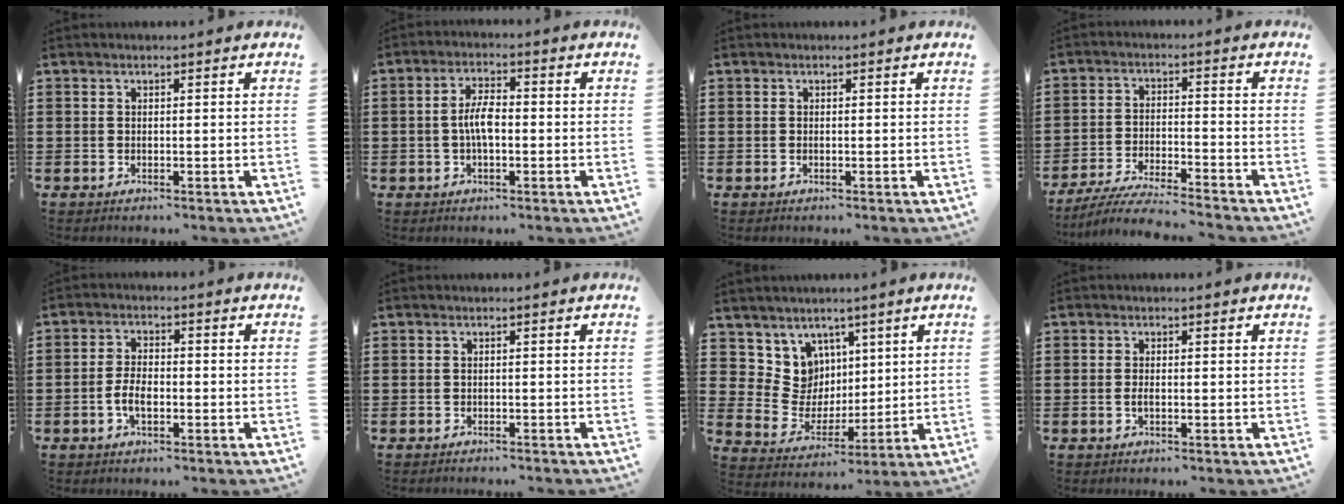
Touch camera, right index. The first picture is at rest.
{"total": 4.7, "force": [-0.7, 1.7, 4.3], "torque": [-0.093, -0.003, -0.018]}
{"total": 0.0}
{"total": 5.7, "force": [-5.5, -0.4, 1.6], "torque": [-0.039, -0.014, -0.109]}
{"total": 4.1, "force": [-1.4, 1.8, 3.4], "torque": [-0.089, -0.005, -0.033]}
{"total": 0.7, "force": [-0.7, -0.2, 0.0], "torque": [-0.002, -0.004, -0.014]}
{"total": 8.2, "force": [3.5, 7.2, 1.7], "torque": [-0.067, -0.016, 0.071]}
{"total": 1.2, "force": [-0.4, 0.2, 1.1], "torque": [-0.022, -0.002, -0.006]}